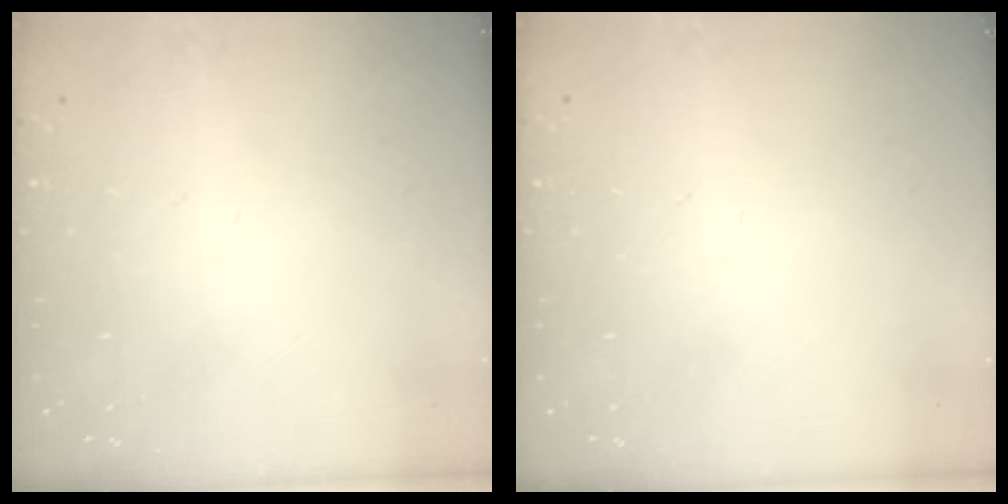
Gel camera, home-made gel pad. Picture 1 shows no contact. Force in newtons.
{"total": 0.0}